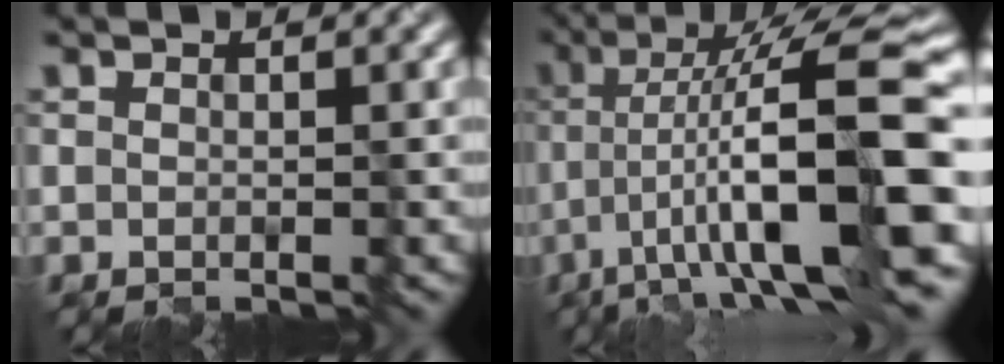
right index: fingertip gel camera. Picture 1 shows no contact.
{"total": 15.2, "force": [-3.3, 3.7, 14.4], "torque": [-0.228, 0.026, -0.051]}